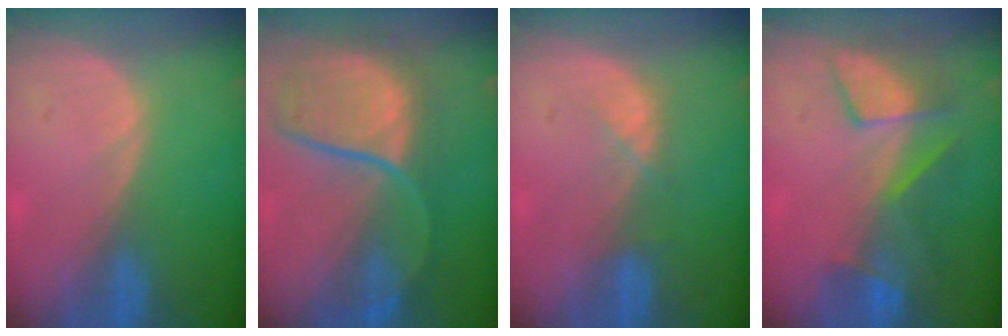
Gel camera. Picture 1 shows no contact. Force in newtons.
{"total": 10.5, "press": 9.6, "slide": 4.1}
{"total": 2.3, "press": 2.2, "slide": 0.7}
{"total": 8.1, "press": 7.2, "slide": 3.7}